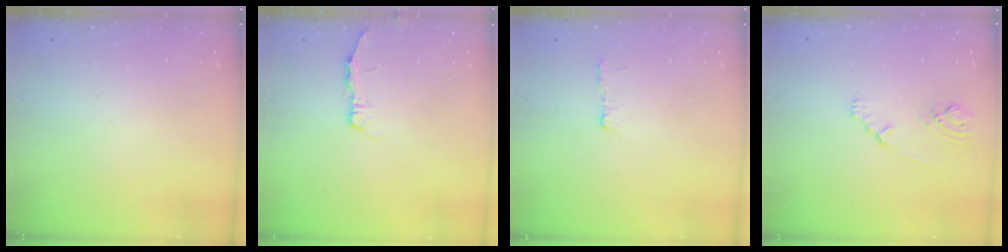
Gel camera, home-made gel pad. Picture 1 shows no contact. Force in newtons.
{"total": 2.6, "press": 2.6, "slide": 0.3}
{"total": 2.4, "press": 2.3, "slide": 0.4}
{"total": 2.7, "press": 2.6, "slide": 0.4}